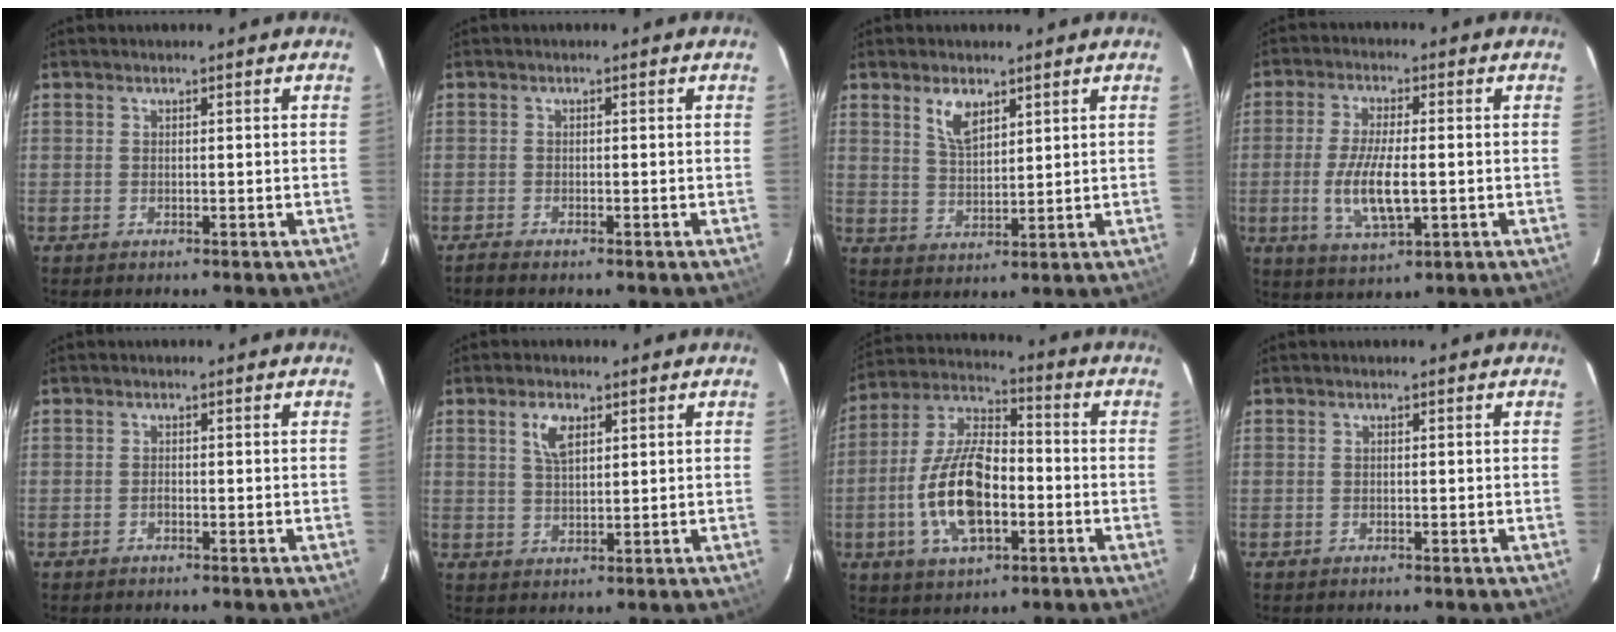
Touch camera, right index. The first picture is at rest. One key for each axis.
{"total": 1.6, "fx": -1.4, "fy": 0.2, "fz": 0.7, "tx": -0.022, "ty": -0.004, "tz": -0.026}
{"total": 5.5, "fx": 3.3, "fy": 2.5, "fz": 3.6, "tx": -0.066, "ty": 0.002, "tz": 0.065}
{"total": 9.8, "fx": -1.7, "fy": 3.2, "fz": 9.1, "tx": -0.183, "ty": -0.011, "tz": -0.028}
{"total": 0.5, "fx": -0.4, "fy": 0.3, "fz": 0.3, "tx": -0.003, "ty": 0.002, "tz": -0.008}
{"total": 4.6, "fx": 2.2, "fy": 2.2, "fz": 3.4, "tx": -0.063, "ty": 0.007, "tz": 0.043}
{"total": 15.8, "fx": -4.0, "fy": 7.5, "fz": 13.3, "tx": -0.271, "ty": 0.007, "tz": -0.072}
{"total": 0.0}